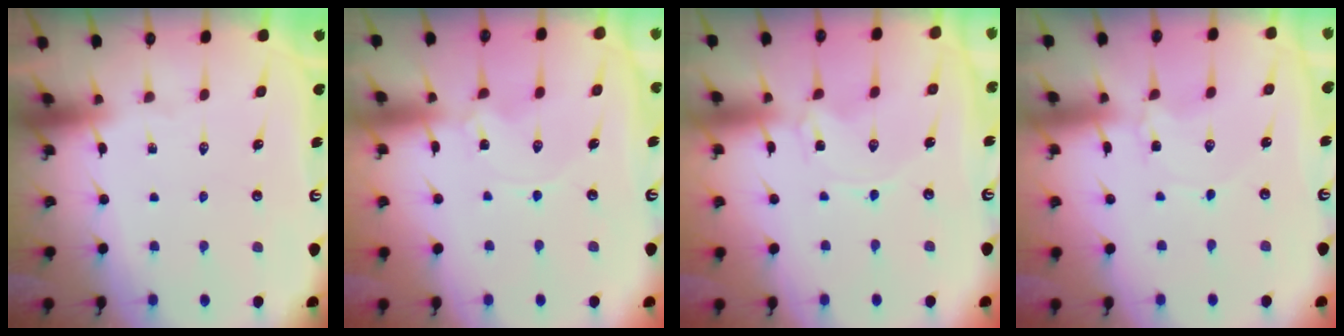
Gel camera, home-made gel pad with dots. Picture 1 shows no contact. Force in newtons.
{"total": 1.4, "press": 1.4, "slide": 0.2}
{"total": 0.0}
{"total": 0.9, "press": 0.9, "slide": 0.1}